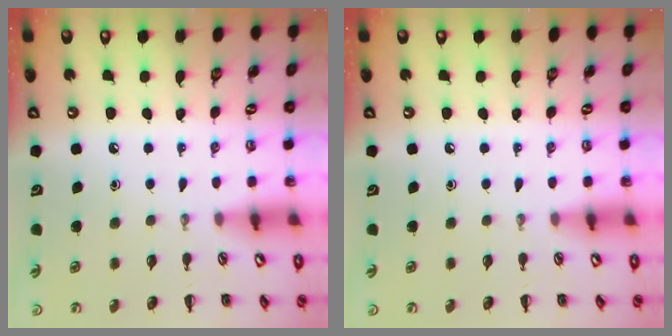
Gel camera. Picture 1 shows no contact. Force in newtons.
{"total": 0.0}